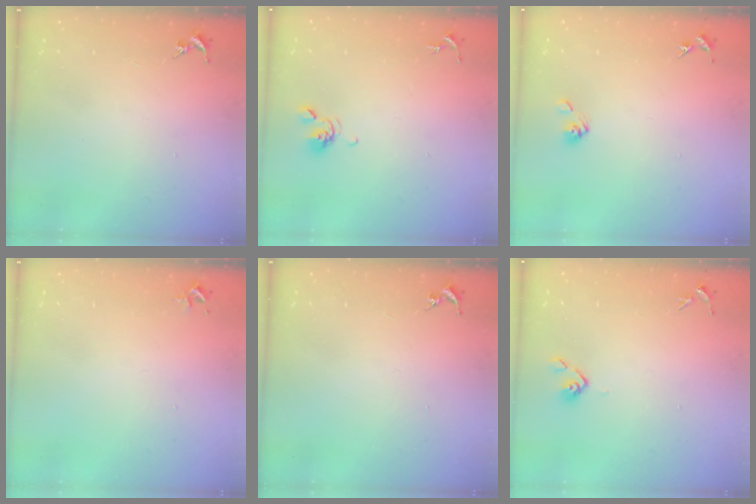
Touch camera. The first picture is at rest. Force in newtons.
{"total": 6.0, "press": 5.9, "slide": 1.2}
{"total": 5.8, "press": 5.3, "slide": 2.3}
{"total": 2.4, "press": 2.4, "slide": 0.3}
{"total": 0.0}
{"total": 4.2, "press": 4.1, "slide": 1.1}